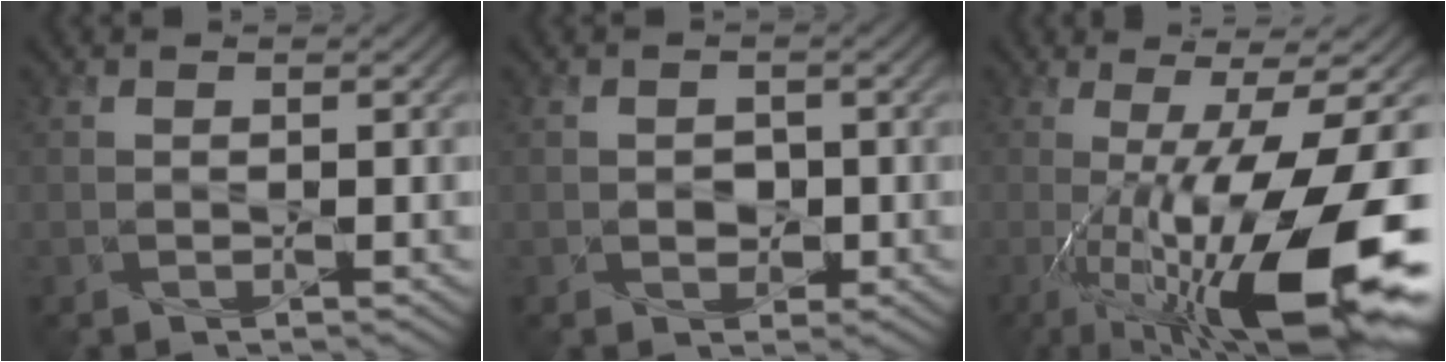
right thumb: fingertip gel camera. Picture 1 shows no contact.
{"total": 1.6, "force": [-0.5, 1.4, 0.4], "torque": [-0.014, -0.007, -0.006]}
{"total": 15.9, "force": [-4.5, 3.8, 14.7], "torque": [-0.238, -0.004, -0.068]}